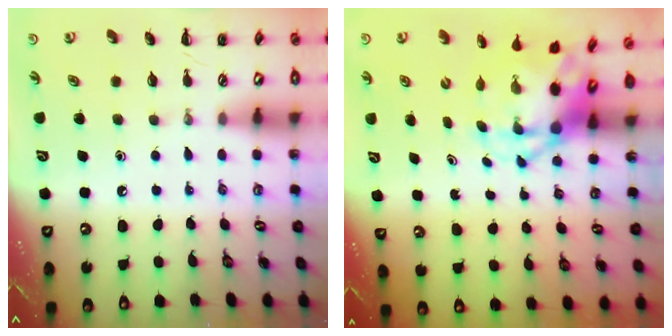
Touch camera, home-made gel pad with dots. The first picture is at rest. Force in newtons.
{"total": 4.5, "press": 4.3, "slide": 1.2}